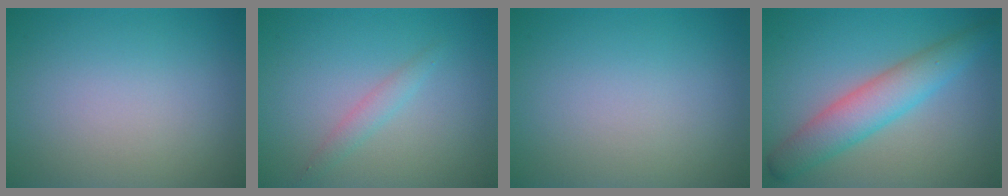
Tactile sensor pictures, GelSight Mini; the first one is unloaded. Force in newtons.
{"total": 1.4, "press": 1.4, "slide": 0.0}
{"total": 0.0}
{"total": 4.9, "press": 4.9, "slide": 0.0}